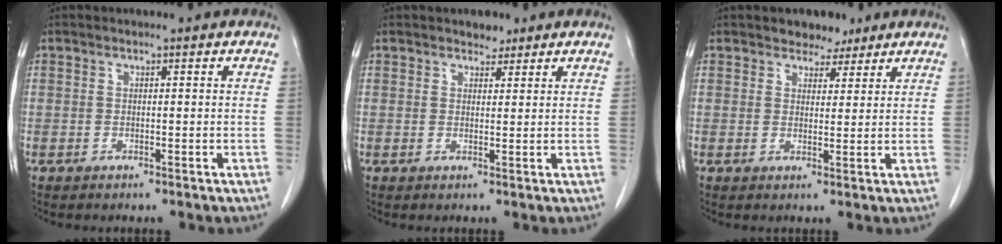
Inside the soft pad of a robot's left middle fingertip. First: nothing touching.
{"total": 1.8, "force": [1.5, 1.0, 0.4], "torque": [-0.005, -0.003, 0.022]}
{"total": 3.7, "force": [3.0, 2.0, 0.8], "torque": [-0.010, 0.002, 0.047]}